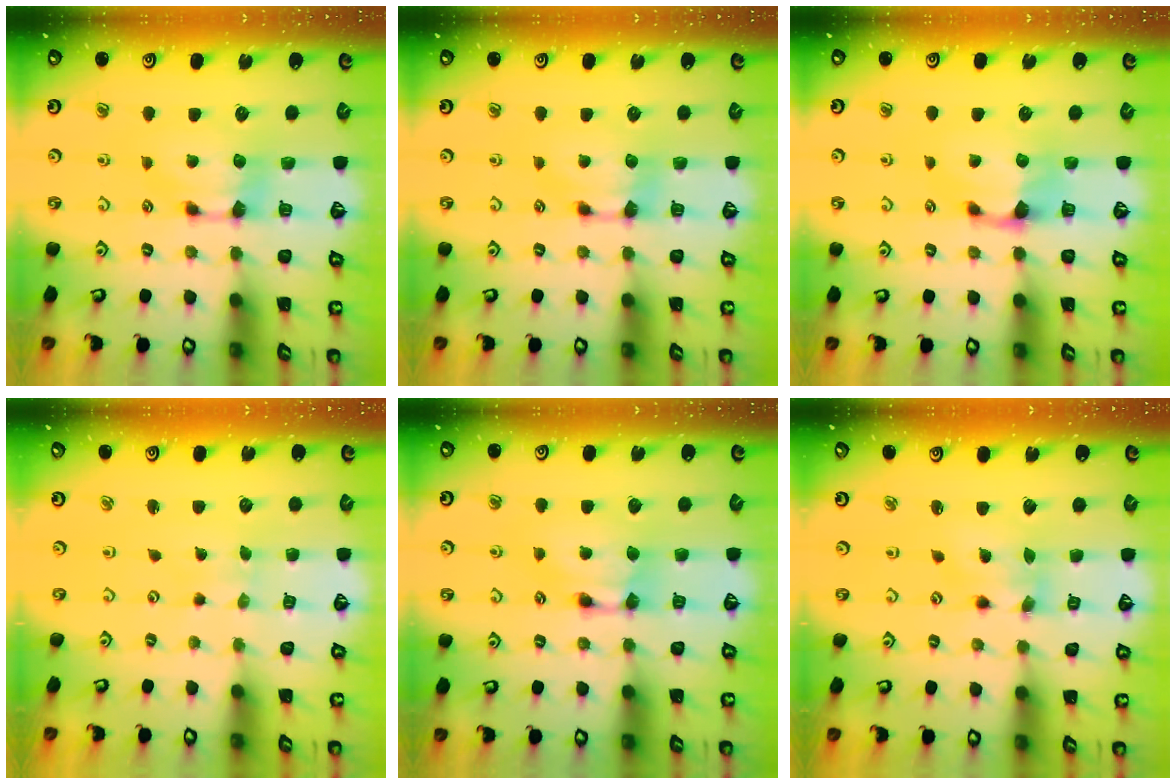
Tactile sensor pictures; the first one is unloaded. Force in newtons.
{"total": 0.0}
{"total": 1.2, "press": 0.8, "slide": 0.9}
{"total": 5.4, "press": 5.4, "slide": 0.3}
{"total": 1.7, "press": 1.7, "slide": 0.1}
{"total": 1.4, "press": 0.4, "slide": 1.4}